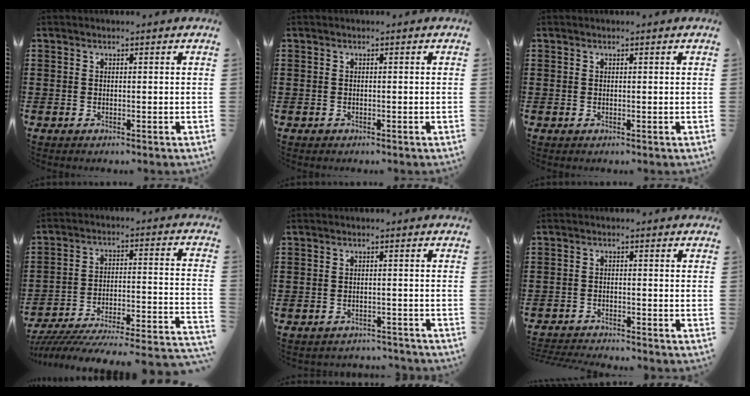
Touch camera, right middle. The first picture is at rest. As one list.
[{"total": 0.5, "force": [-0.4, 0.3, 0.0], "torque": [0.001, 0.005, -0.011]}, {"total": 0.0}, {"total": 3.8, "force": [-3.4, 0.2, 1.8], "torque": [-0.031, -0.026, -0.075]}, {"total": 2.0, "force": [-2.0, 0.3, -0.1], "torque": [-0.006, 0.001, -0.044]}, {"total": 2.6, "force": [-2.6, 0.1, -0.1], "torque": [-0.005, 0.000, -0.056]}]